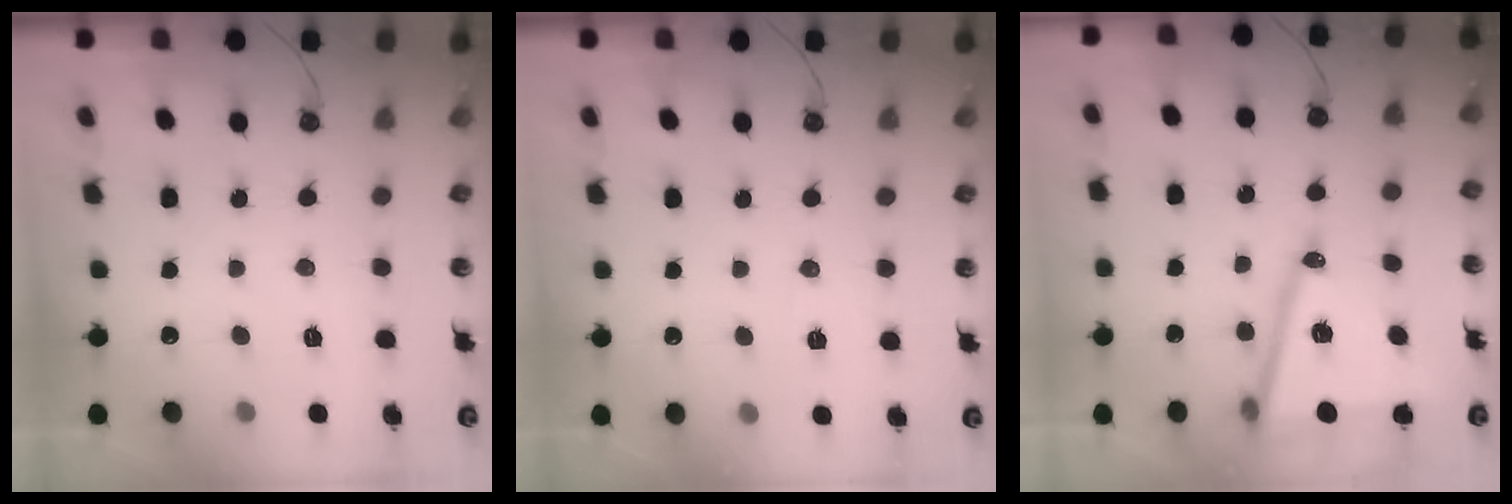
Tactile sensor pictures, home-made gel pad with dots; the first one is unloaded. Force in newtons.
{"total": 5.9, "press": 4.1, "slide": 4.2}
{"total": 15.7, "press": 15.3, "slide": 3.8}